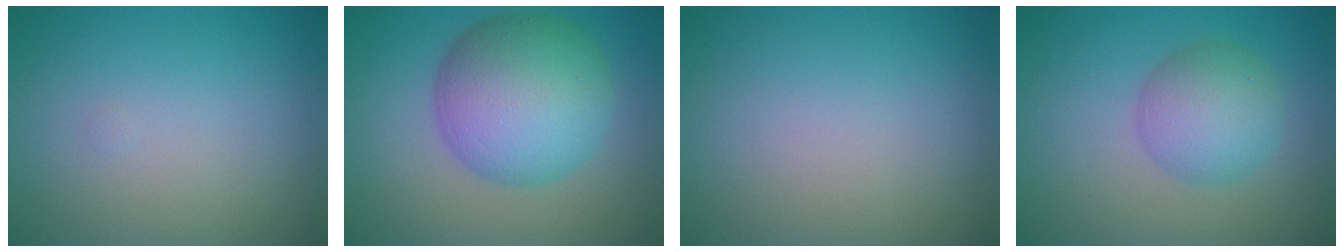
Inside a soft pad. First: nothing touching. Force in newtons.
{"total": 9.7, "press": 9.7, "slide": 0.1}
{"total": 0.0}
{"total": 4.4, "press": 4.4, "slide": 0.1}